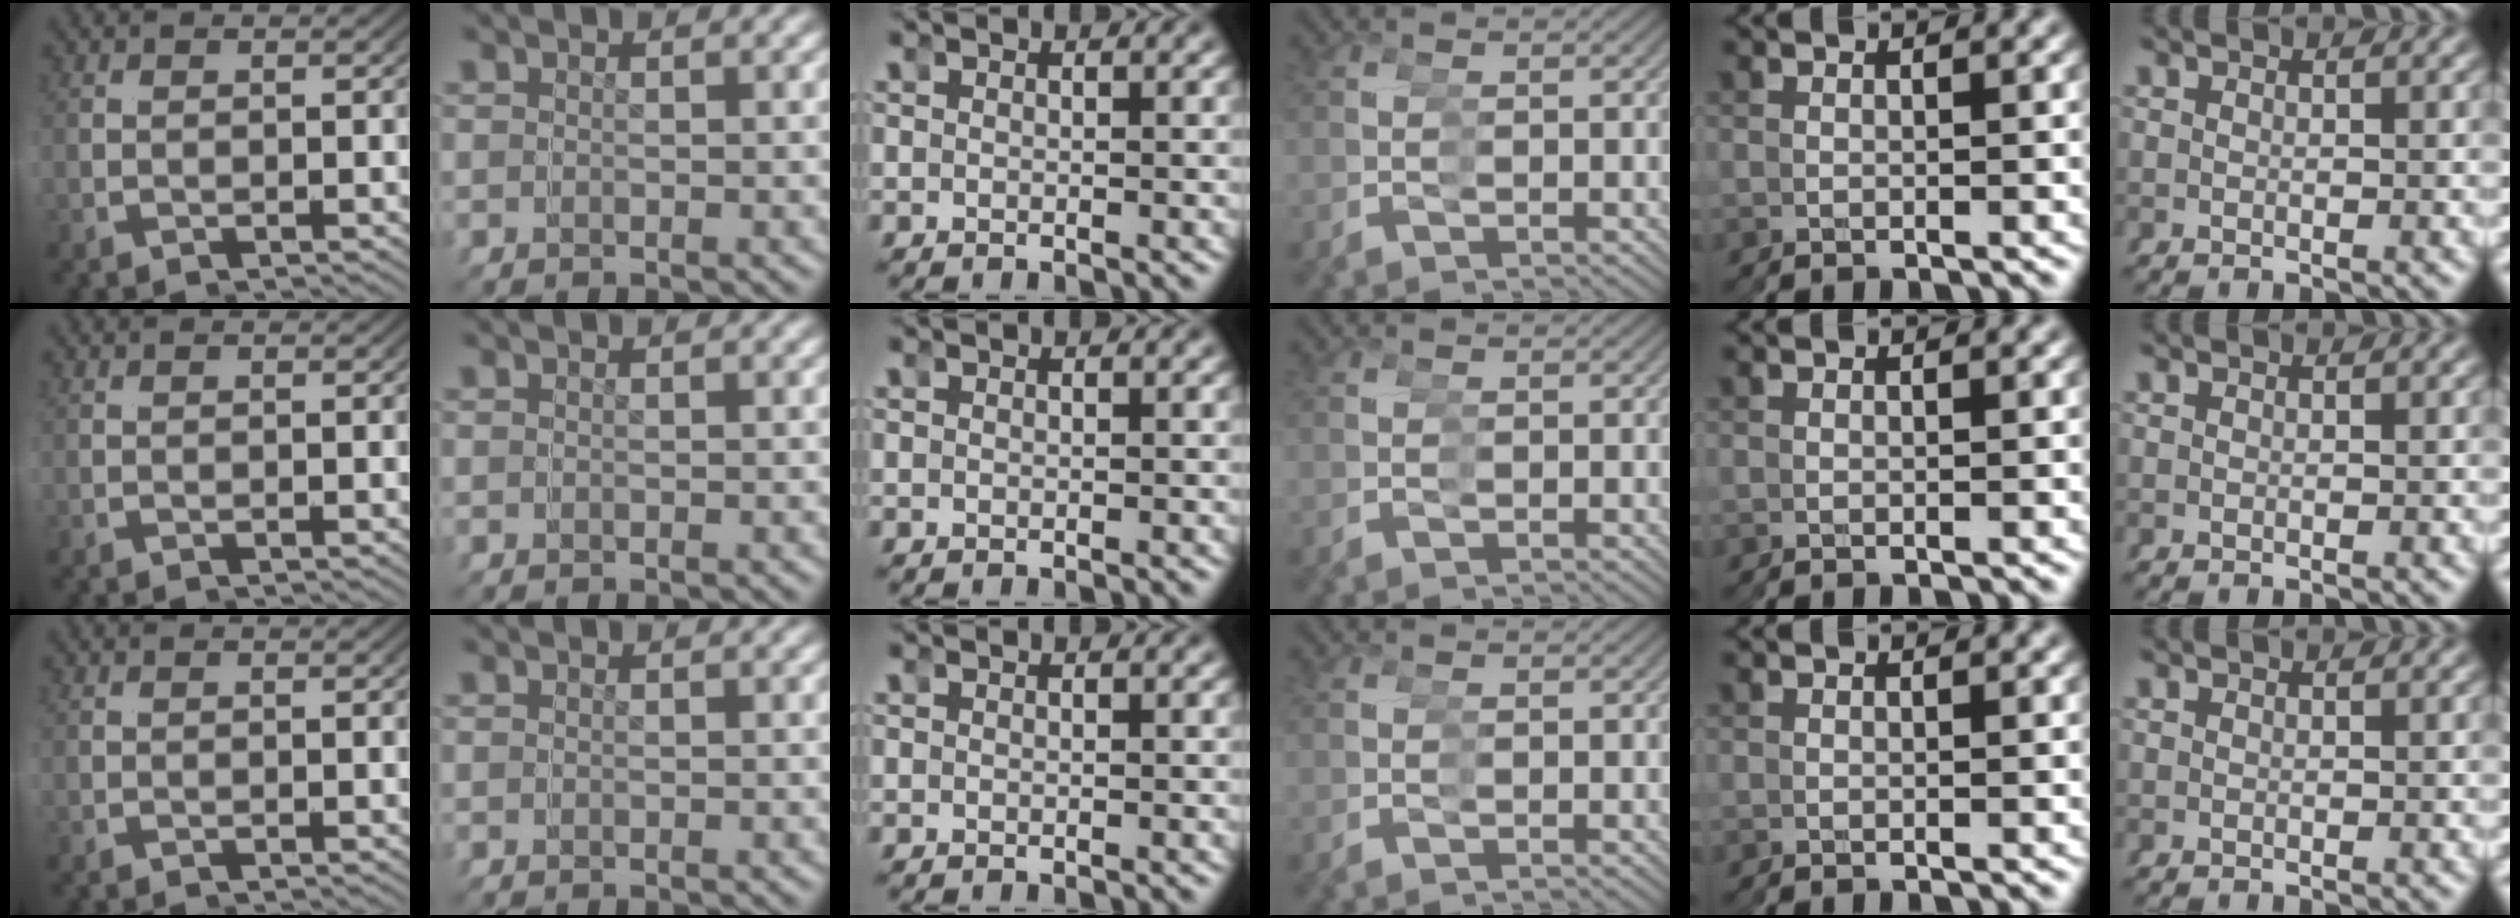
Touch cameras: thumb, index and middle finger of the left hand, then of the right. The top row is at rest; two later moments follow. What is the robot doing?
{"motion": "reach", "object": "drawer"}